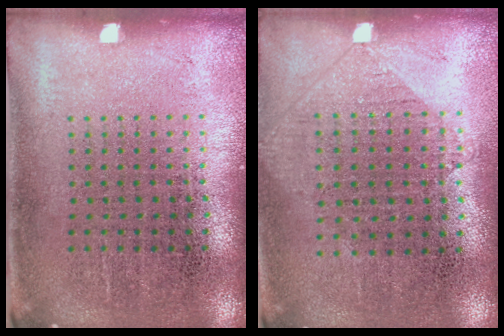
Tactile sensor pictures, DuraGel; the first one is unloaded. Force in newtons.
{"total": 0.9, "press": 0.9, "slide": 0.3}